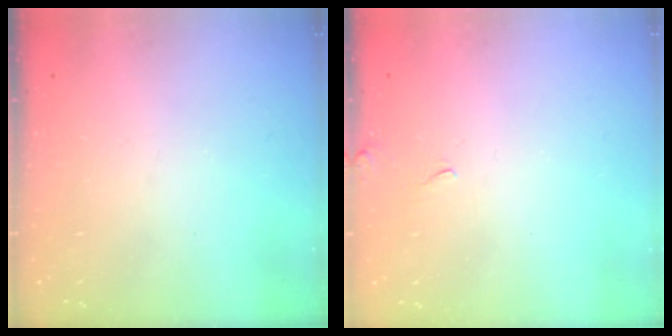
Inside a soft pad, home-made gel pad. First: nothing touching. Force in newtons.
{"total": 4.0, "press": 4.0, "slide": 0.4}